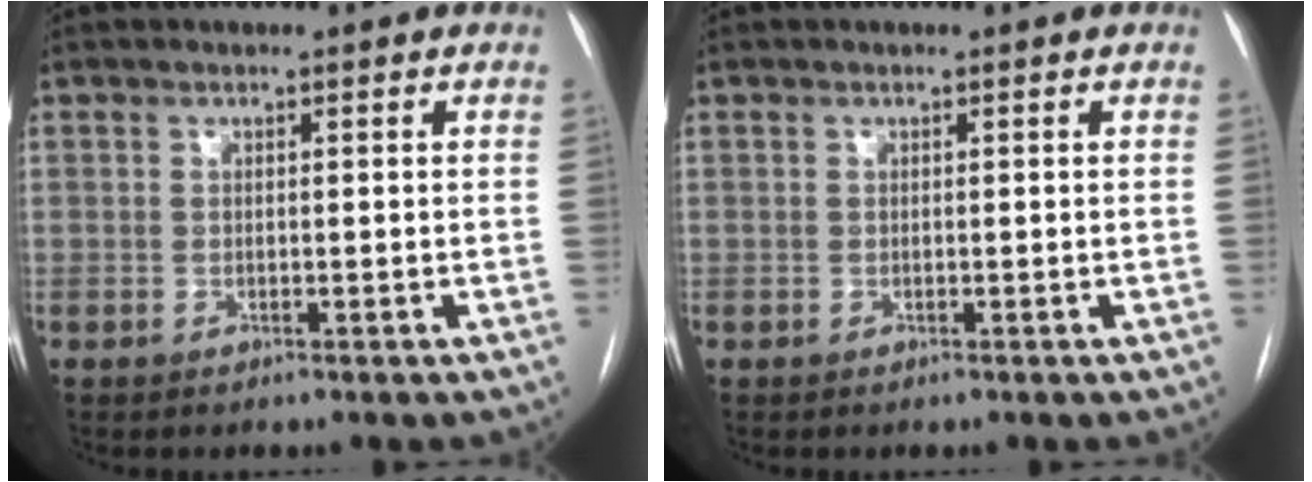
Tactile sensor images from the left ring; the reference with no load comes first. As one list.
[{"total": 0.0}]